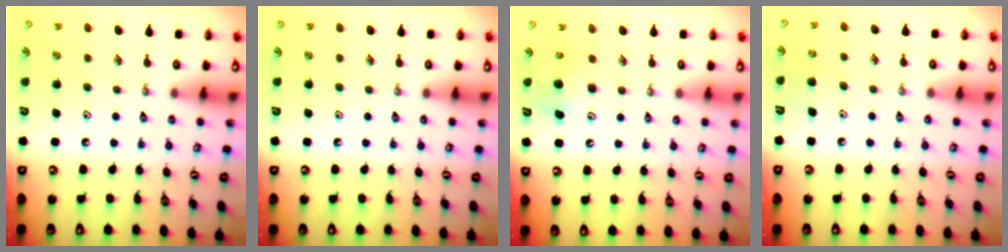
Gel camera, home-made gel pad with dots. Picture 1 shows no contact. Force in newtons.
{"total": 0.0}
{"total": 6.1, "press": 6.1, "slide": 0.5}
{"total": 4.9, "press": 4.5, "slide": 1.9}